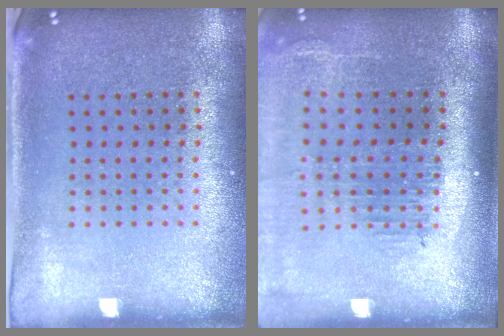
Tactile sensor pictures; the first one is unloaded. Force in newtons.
{"total": 2.3, "press": 1.8, "slide": 1.3}